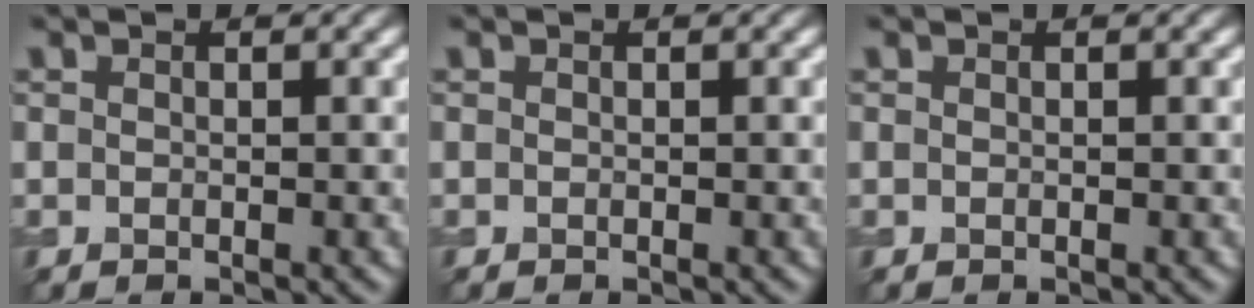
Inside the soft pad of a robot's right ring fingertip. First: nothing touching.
{"total": 0.0}
{"total": 0.0}